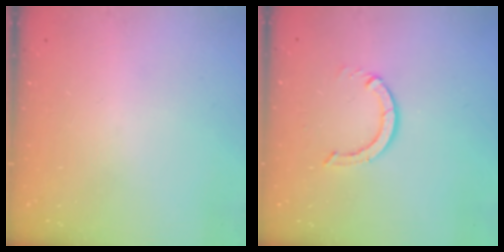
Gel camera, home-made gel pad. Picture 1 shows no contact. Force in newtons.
{"total": 3.7, "press": 3.7, "slide": 0.3}